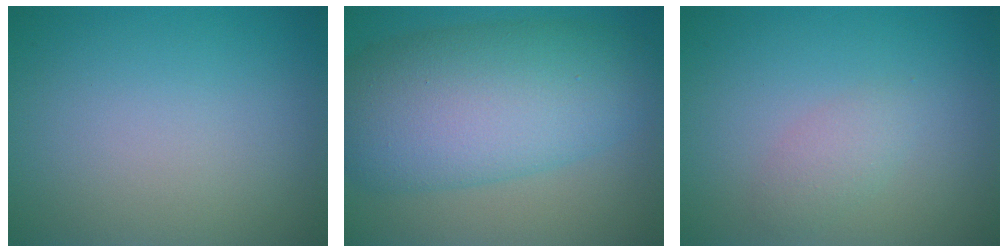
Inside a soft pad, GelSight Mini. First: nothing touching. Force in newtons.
{"total": 10.8, "press": 10.8, "slide": 0.4}
{"total": 1.6, "press": 1.6, "slide": 0.0}